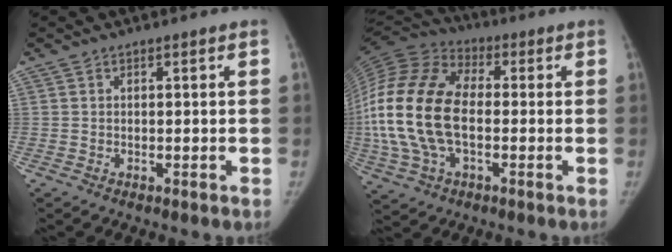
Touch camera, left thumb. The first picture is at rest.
{"total": 21.4, "force": [-1.6, 12.7, 17.2], "torque": [-0.372, 0.016, -0.032]}